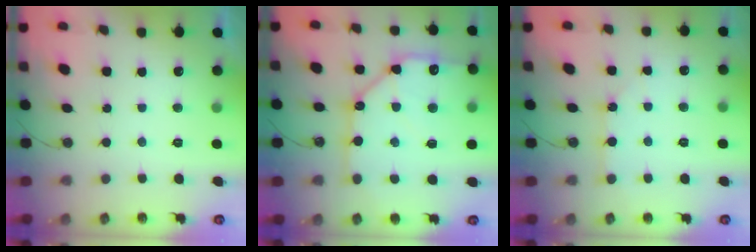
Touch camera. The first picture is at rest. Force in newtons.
{"total": 18.9, "press": 18.7, "slide": 2.3}
{"total": 1.9, "press": 1.9, "slide": 0.0}